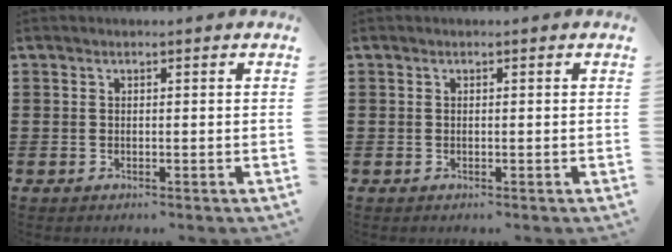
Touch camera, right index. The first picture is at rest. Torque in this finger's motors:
{"motor_torque": [-0.48, 0.75, 0.00, -0.01]}